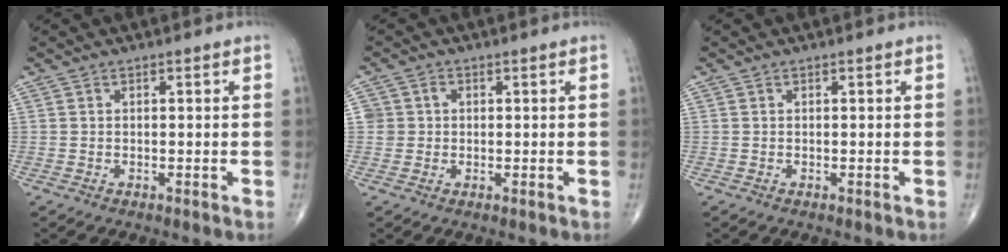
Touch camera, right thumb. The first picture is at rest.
{"total": 3.0, "force": [0.2, 2.9, 0.6], "torque": [0.006, 0.006, 0.006]}
{"total": 0.0}